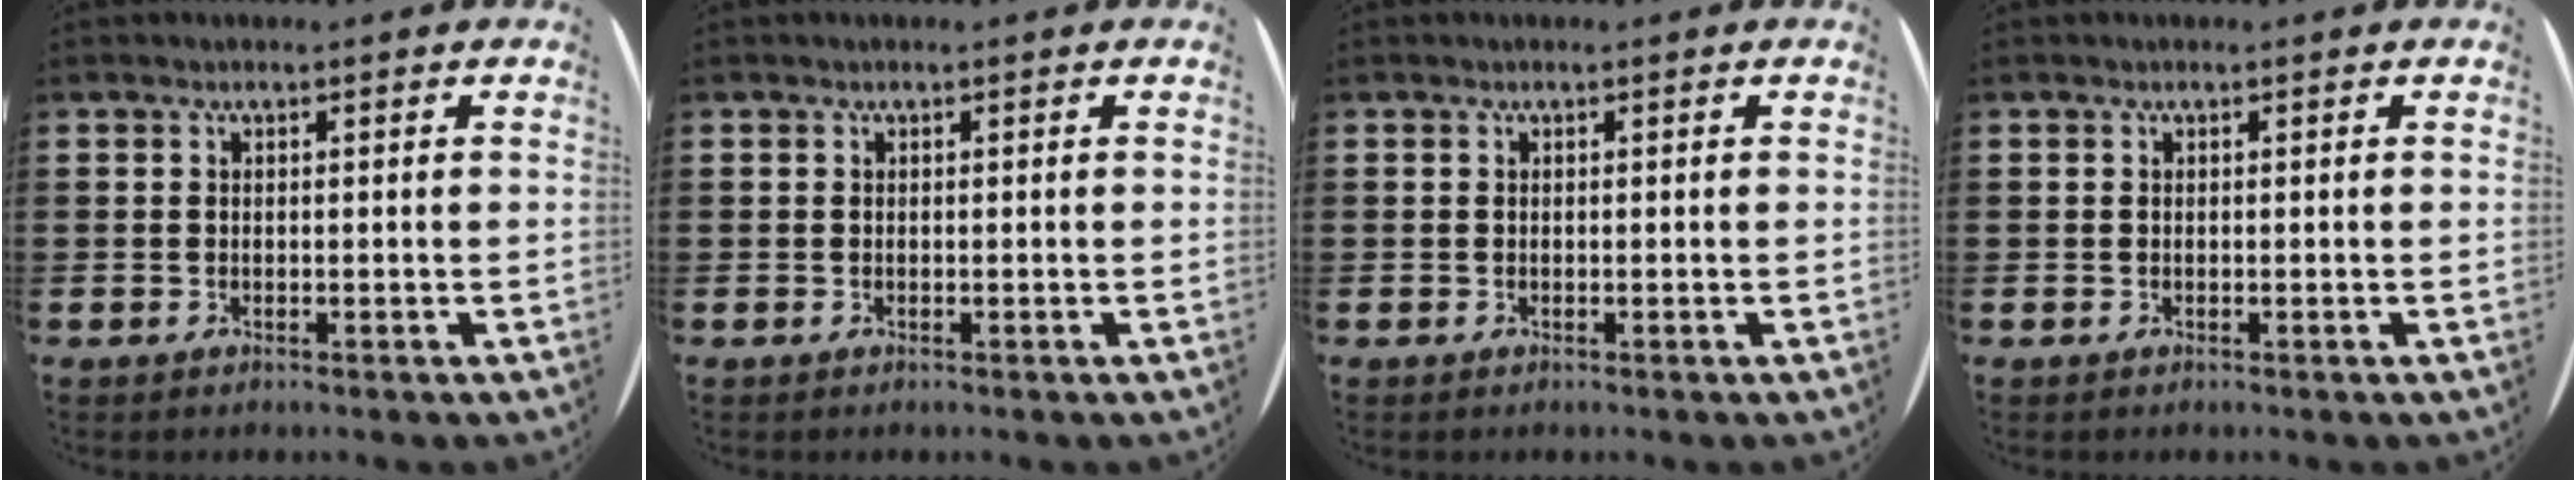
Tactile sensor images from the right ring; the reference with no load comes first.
{"total": 0.0}
{"total": 0.0}
{"total": 0.0}